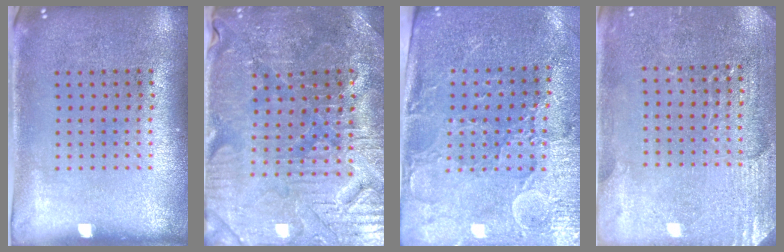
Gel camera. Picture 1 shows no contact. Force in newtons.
{"total": 3.6, "press": 3.6, "slide": 0.5}
{"total": 3.2, "press": 3.0, "slide": 1.3}
{"total": 2.9, "press": 2.8, "slide": 0.6}